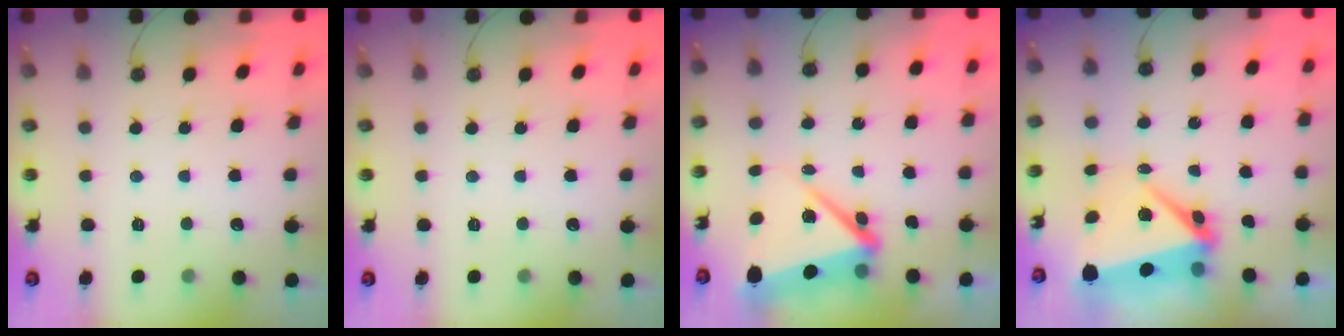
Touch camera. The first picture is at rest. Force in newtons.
{"total": 0.0}
{"total": 10.0, "press": 9.9, "slide": 1.7}
{"total": 8.3, "press": 8.2, "slide": 1.2}